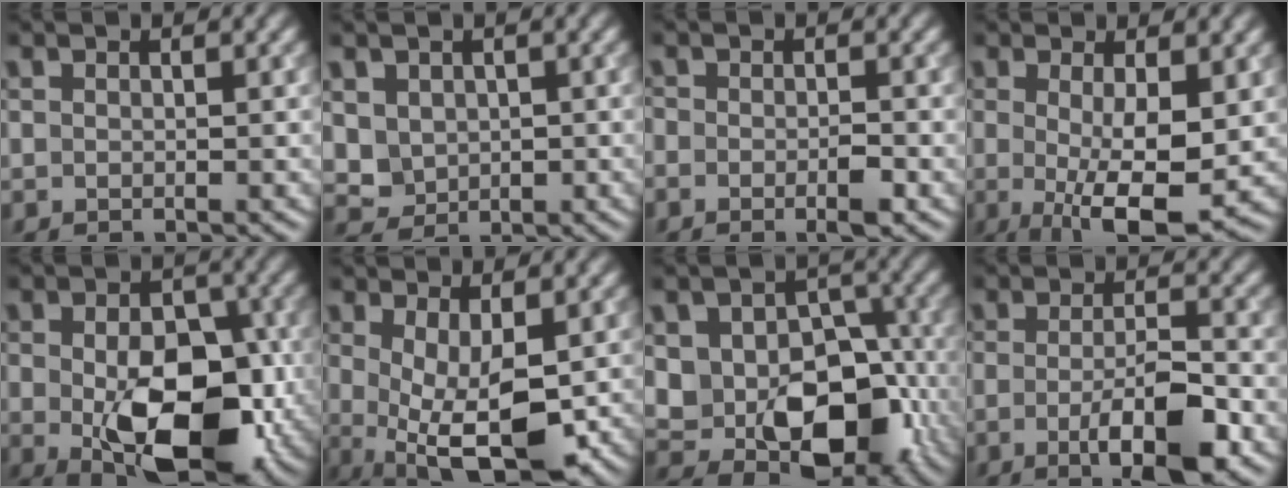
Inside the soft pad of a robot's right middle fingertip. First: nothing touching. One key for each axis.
{"total": 2.5, "fx": 0.7, "fy": 2.3, "fz": 0.9, "tx": -0.025, "ty": -0.007, "tz": 0.018}
{"total": 2.3, "fx": -1.1, "fy": 0.6, "fz": 1.9, "tx": -0.032, "ty": -0.005, "tz": -0.022}
{"total": 6.6, "fx": -0.6, "fy": 1.7, "fz": 6.4, "tx": -0.103, "ty": -0.016, "tz": -0.005}
{"total": 12.0, "fx": -2.4, "fy": 7.0, "fz": 9.5, "tx": -0.146, "ty": -0.023, "tz": -0.035}
{"total": 8.0, "fx": -1.0, "fy": 3.1, "fz": 7.3, "tx": -0.140, "ty": -0.018, "tz": -0.008}
{"total": 10.9, "fx": -1.9, "fy": 7.5, "fz": 7.6, "tx": -0.107, "ty": -0.003, "tz": -0.029}
{"total": 6.4, "fx": -2.5, "fy": 1.6, "fz": 5.7, "tx": -0.093, "ty": -0.003, "tz": -0.041}